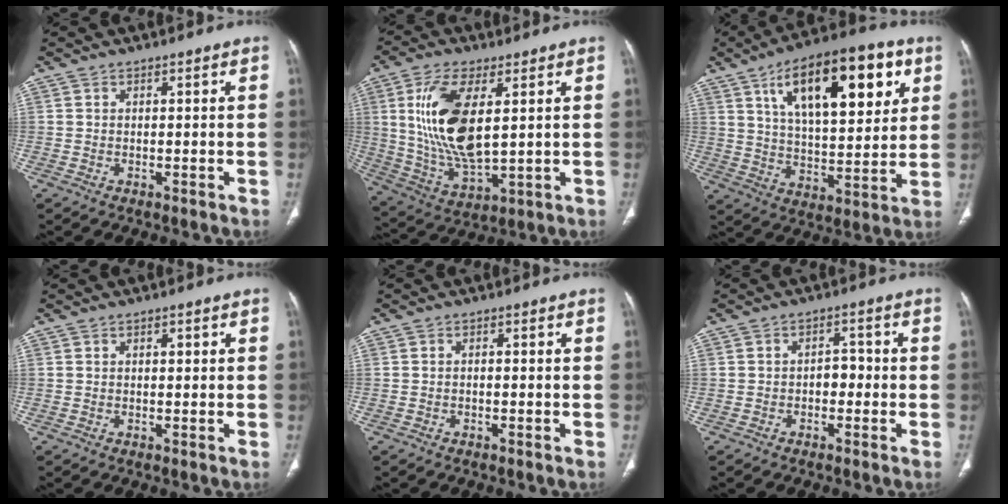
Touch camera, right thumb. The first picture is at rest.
{"total": 16.4, "force": [3.7, 7.1, 14.3], "torque": [-0.288, -0.024, 0.082]}
{"total": 23.6, "force": [10.0, 10.0, 19.0], "torque": [-0.260, -0.017, 0.161]}
{"total": 1.4, "force": [0.5, 0.6, 1.2], "torque": [-0.019, 0.000, 0.008]}
{"total": 0.6, "force": [-0.2, 0.3, 0.5], "torque": [-0.012, 0.004, -0.005]}
{"total": 3.2, "force": [-0.8, 2.3, 2.2], "torque": [-0.015, 0.014, -0.019]}